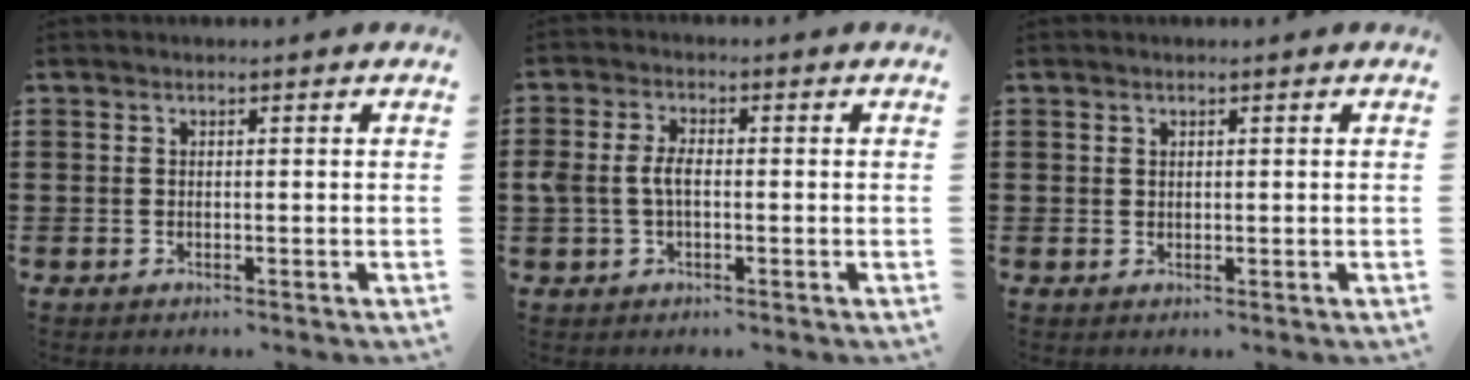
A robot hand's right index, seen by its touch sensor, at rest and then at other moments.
{"total": 3.9, "force": [-0.3, 2.1, 3.2], "torque": [-0.091, -0.006, -0.014]}
{"total": 0.8, "force": [0.5, 0.5, 0.2], "torque": [-0.006, 0.003, 0.009]}